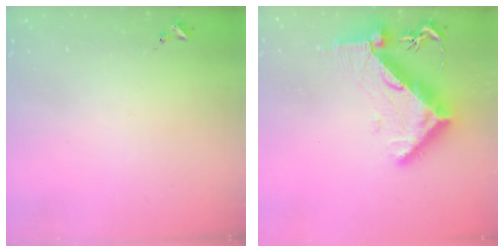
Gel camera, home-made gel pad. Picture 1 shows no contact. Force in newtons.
{"total": 12.1, "press": 12.0, "slide": 1.7}